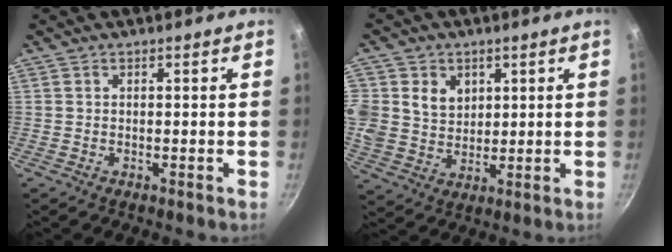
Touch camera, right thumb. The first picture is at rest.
{"total": 12.1, "force": [3.3, 10.5, 5.1], "torque": [-0.108, -0.001, 0.067]}